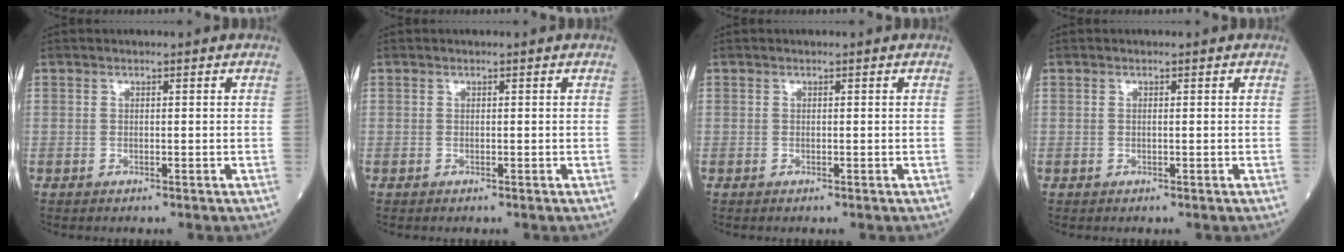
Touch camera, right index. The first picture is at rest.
{"total": 0.0}
{"total": 0.0}
{"total": 0.0}